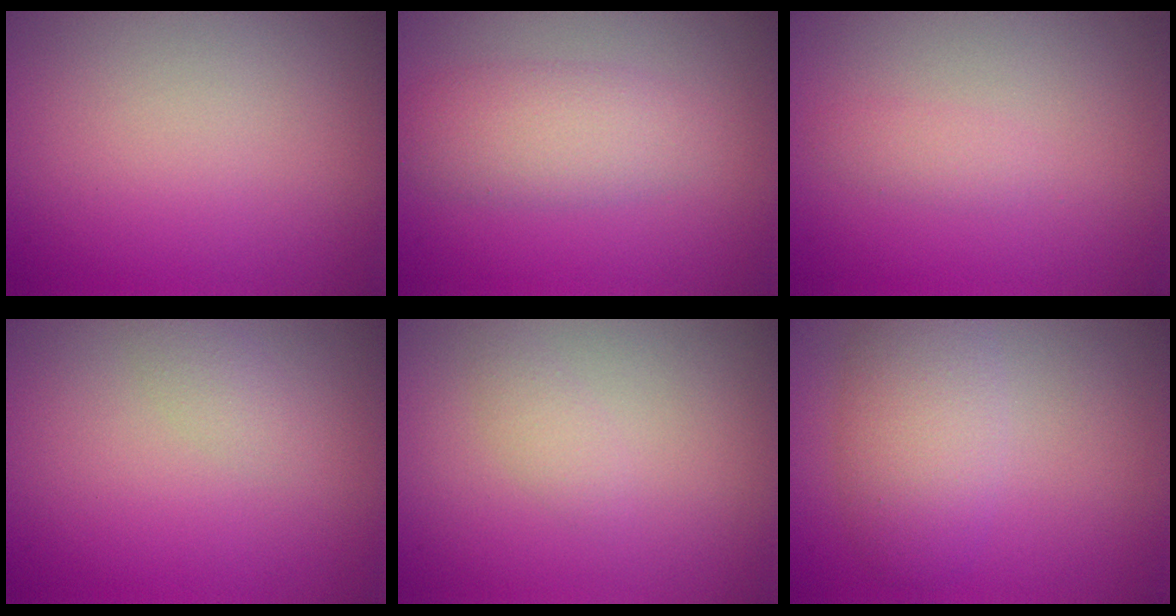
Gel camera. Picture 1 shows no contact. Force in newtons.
{"total": 3.4, "press": 3.4, "slide": 0.1}
{"total": 0.9, "press": 0.9, "slide": 0.0}
{"total": 1.1, "press": 1.1, "slide": 0.1}
{"total": 1.0, "press": 1.0, "slide": 0.0}
{"total": 4.8, "press": 4.8, "slide": 0.3}